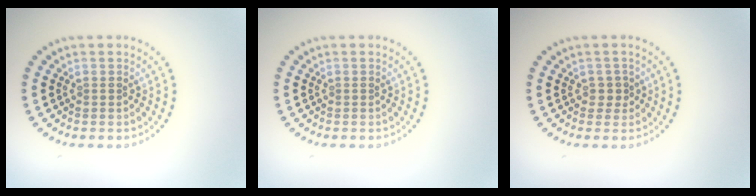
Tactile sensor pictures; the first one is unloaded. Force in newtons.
{"total": 0.0}
{"total": 1.1, "press": 0.9, "slide": 0.6}